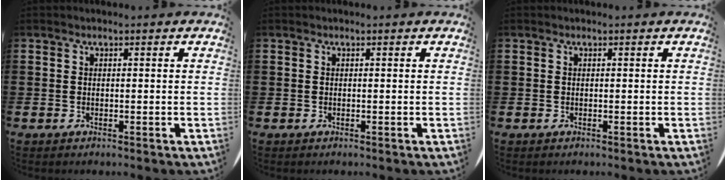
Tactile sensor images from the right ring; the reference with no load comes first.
{"total": 0.0}
{"total": 0.0}